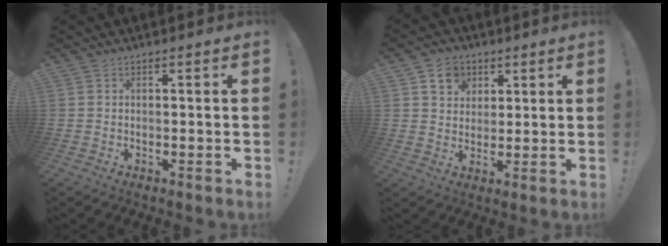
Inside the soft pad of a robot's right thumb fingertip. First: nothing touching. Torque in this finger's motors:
{"motor_torque": [-0.07, 0.38, 0.03, -0.01, 0.23]}